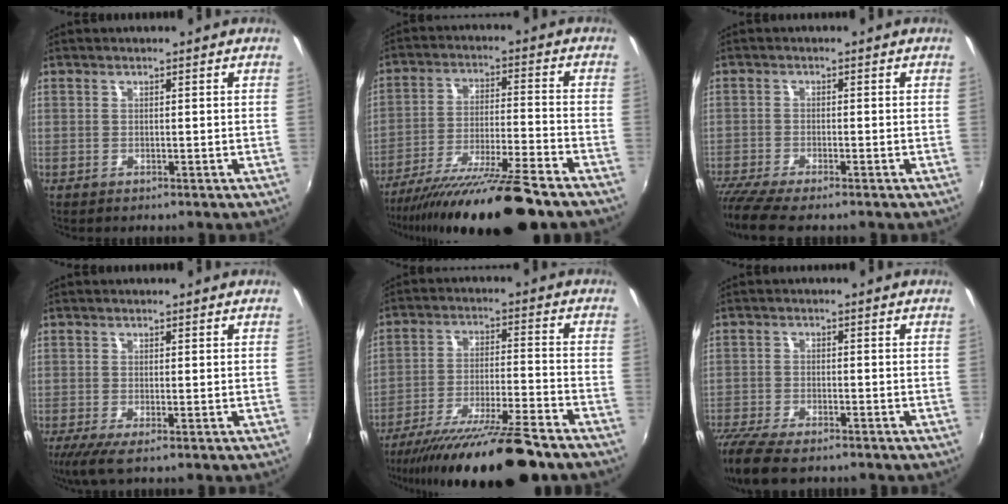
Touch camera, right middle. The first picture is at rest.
{"total": 18.0, "force": [-14.7, 0.0, 10.4], "torque": [-0.198, -0.041, -0.244]}
{"total": 6.5, "force": [-5.5, 0.3, 3.3], "torque": [-0.088, -0.031, -0.101]}
{"total": 3.6, "force": [-1.5, 0.1, 3.2], "torque": [-0.072, -0.013, -0.032]}
{"total": 19.5, "force": [-16.0, 1.3, 11.1], "torque": [-0.208, -0.046, -0.256]}
{"total": 11.5, "force": [-9.2, 3.1, 6.1], "torque": [-0.155, -0.047, -0.170]}